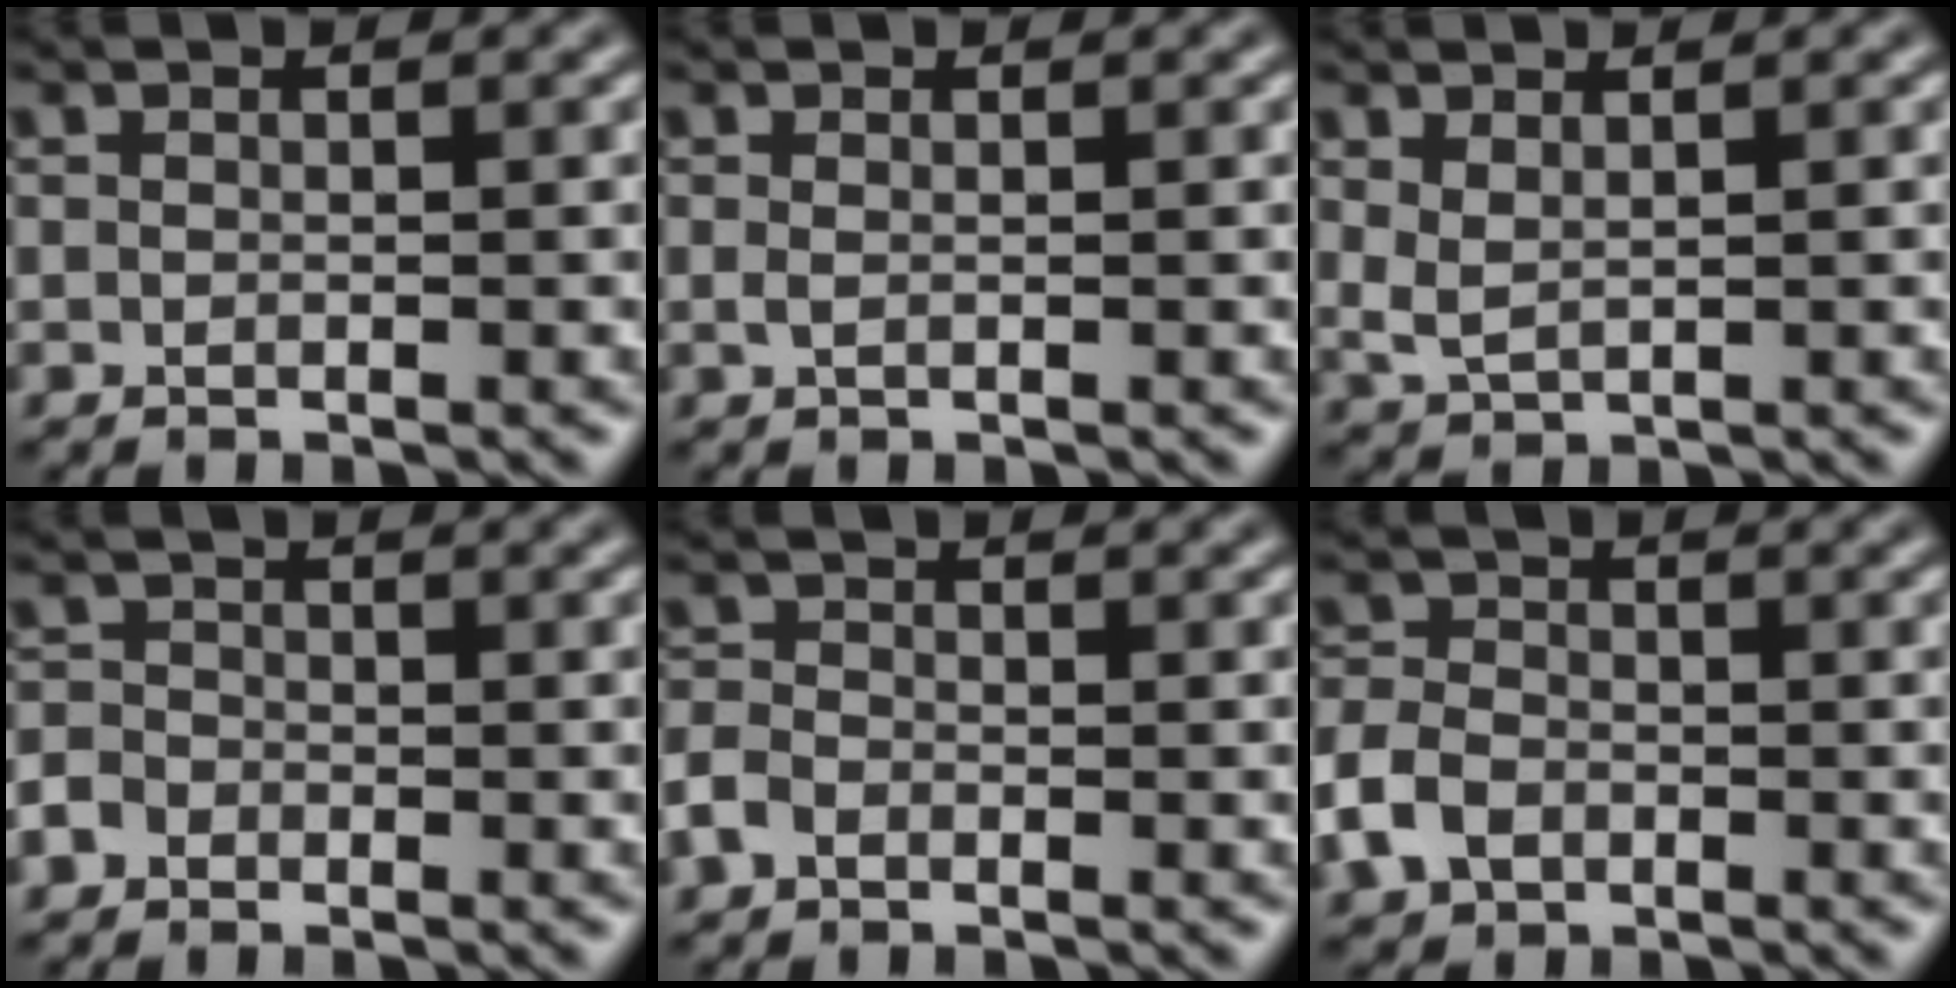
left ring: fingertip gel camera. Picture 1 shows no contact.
{"total": 0.5, "force": [0.1, 0.1, 0.5], "torque": [-0.013, 0.002, 0.002]}
{"total": 1.4, "force": [0.9, 0.5, 1.0], "torque": [-0.028, -0.005, 0.023]}
{"total": 2.1, "force": [-1.2, 1.6, 0.6], "torque": [-0.003, 0.003, -0.026]}
{"total": 1.9, "force": [-1.2, 1.2, 0.8], "torque": [-0.016, 0.003, -0.031]}
{"total": 3.7, "force": [-1.7, 2.8, 1.9], "torque": [-0.047, 0.001, -0.040]}